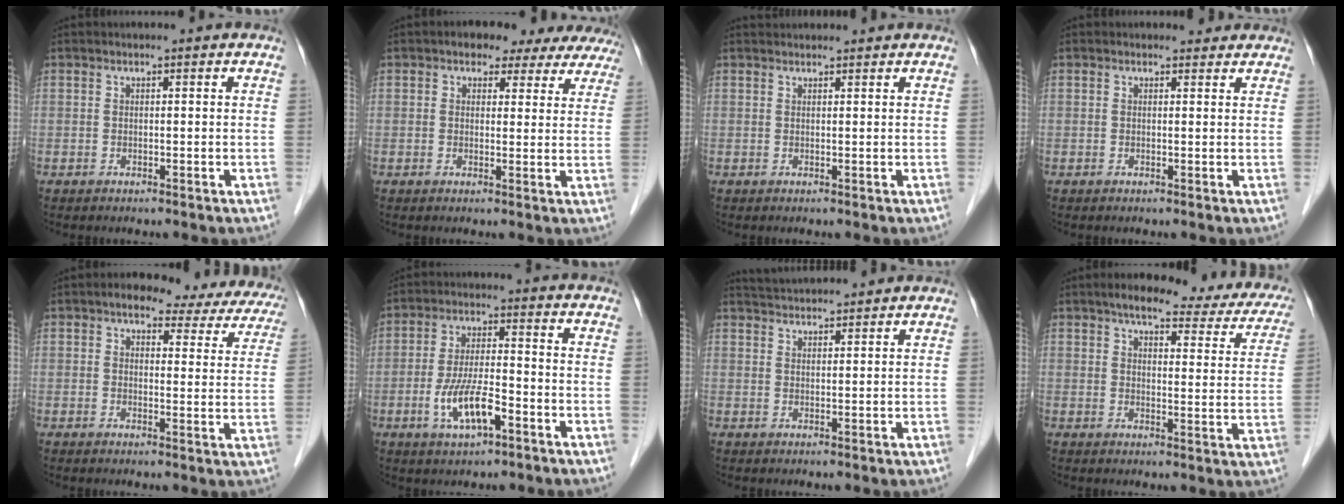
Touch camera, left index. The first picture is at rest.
{"total": 10.5, "force": [8.6, 4.9, 3.4], "torque": [-0.014, 0.017, 0.079]}
{"total": 3.4, "force": [3.3, 0.2, 0.6], "torque": [-0.007, 0.032, 0.050]}
{"total": 1.8, "force": [1.7, 0.7, 0.1], "torque": [-0.003, 0.001, 0.015]}
{"total": 14.2, "force": [11.3, 5.4, 6.8], "torque": [-0.055, 0.018, 0.111]}
{"total": 7.9, "force": [-3.3, 2.0, 6.9], "torque": [-0.141, -0.001, -0.058]}
{"total": 5.9, "force": [5.8, -0.1, 1.2], "torque": [-0.027, 0.034, 0.094]}
{"total": 18.9, "force": [15.3, 4.9, 9.9], "torque": [-0.108, 0.015, 0.169]}